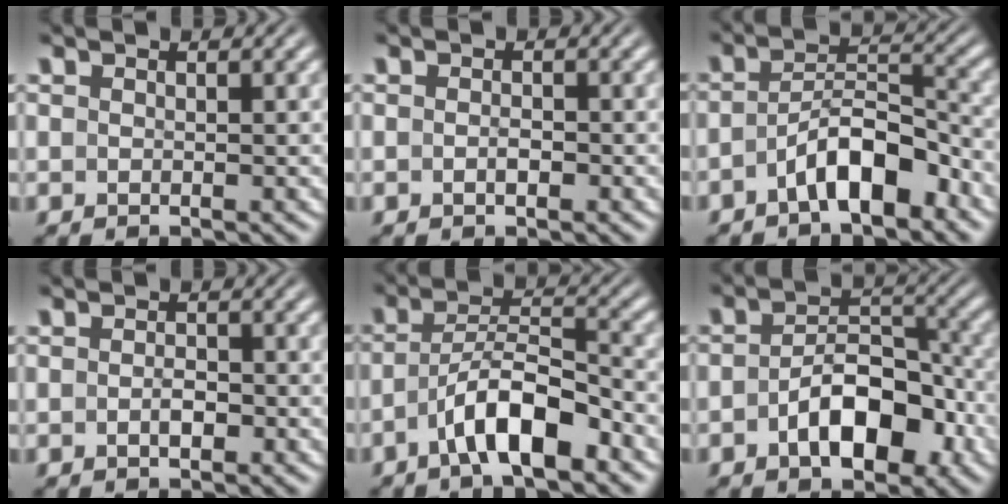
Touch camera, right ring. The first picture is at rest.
{"total": 0.9, "force": [-0.5, 0.3, 0.7], "torque": [-0.014, 0.000, -0.008]}
{"total": 5.2, "force": [-3.2, 2.0, 3.6], "torque": [-0.049, -0.003, -0.050]}
{"total": 1.2, "force": [-0.6, 0.5, 0.9], "torque": [-0.018, -0.001, -0.010]}
{"total": 5.1, "force": [-2.6, 1.8, 3.9], "torque": [-0.063, -0.010, -0.040]}
{"total": 6.1, "force": [-2.9, 3.3, 4.2], "torque": [-0.060, -0.007, -0.043]}